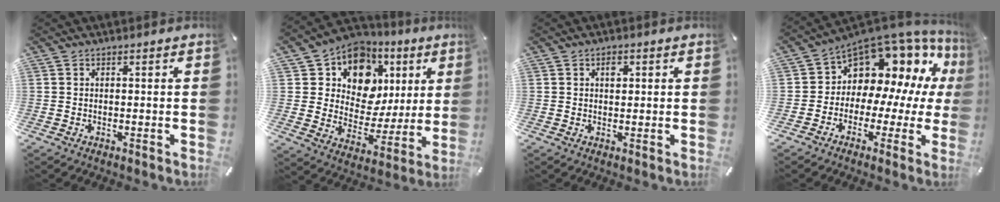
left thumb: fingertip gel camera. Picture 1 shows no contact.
{"total": 13.3, "force": [6.5, 10.2, 5.4], "torque": [-0.090, -0.052, 0.119]}
{"total": 1.9, "force": [0.6, 1.3, 1.3], "torque": [-0.012, -0.001, 0.007]}
{"total": 10.7, "force": [6.0, 7.7, 4.3], "torque": [-0.072, -0.073, 0.105]}